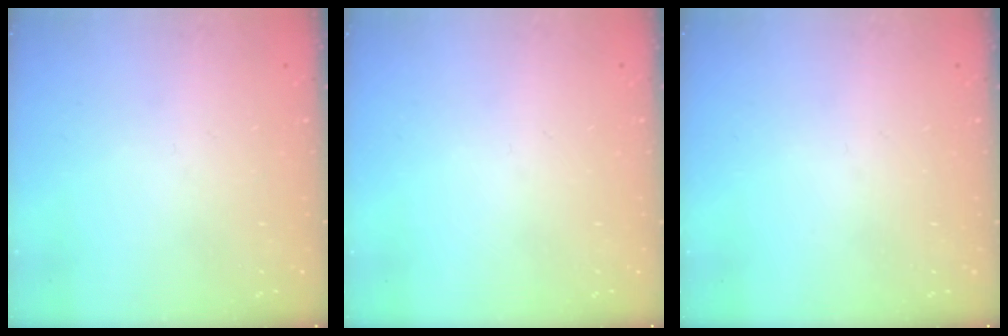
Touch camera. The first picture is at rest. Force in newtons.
{"total": 0.0}
{"total": 0.0}